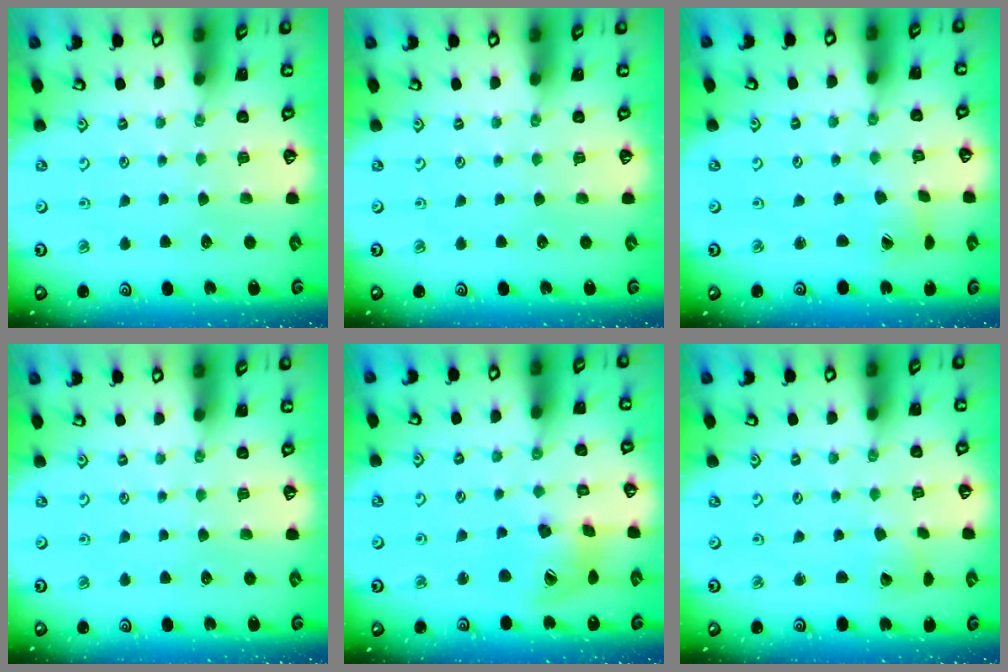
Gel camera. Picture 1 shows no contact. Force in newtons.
{"total": 0.0}
{"total": 2.6, "press": 2.6, "slide": 0.3}
{"total": 0.0}
{"total": 14.3, "press": 14.1, "slide": 2.2}
{"total": 2.3, "press": 2.3, "slide": 0.3}